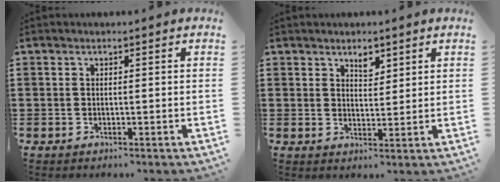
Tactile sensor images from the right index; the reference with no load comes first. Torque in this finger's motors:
{"motor_torque": [0.02, 0.00, 0.02, 0.01]}